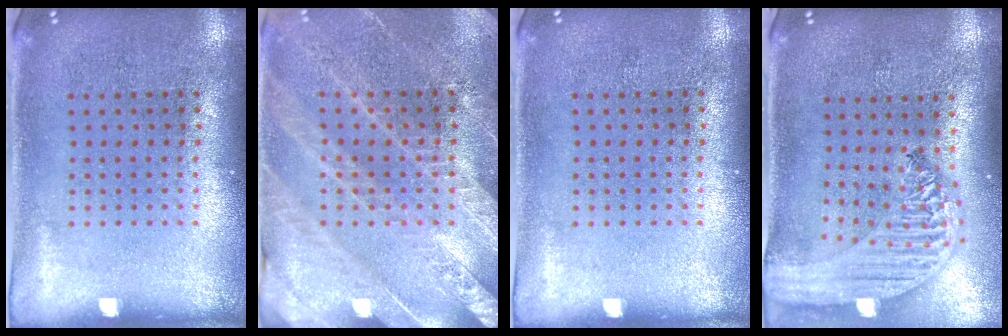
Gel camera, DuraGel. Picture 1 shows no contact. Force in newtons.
{"total": 2.8, "press": 2.7, "slide": 0.7}
{"total": 0.0}
{"total": 2.5, "press": 2.1, "slide": 1.3}